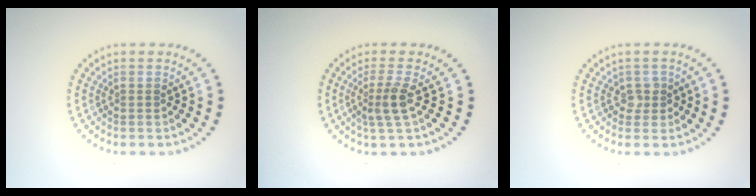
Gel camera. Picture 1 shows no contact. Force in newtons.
{"total": 2.4, "press": 1.9, "slide": 1.5}
{"total": 1.3, "press": 1.1, "slide": 0.7}